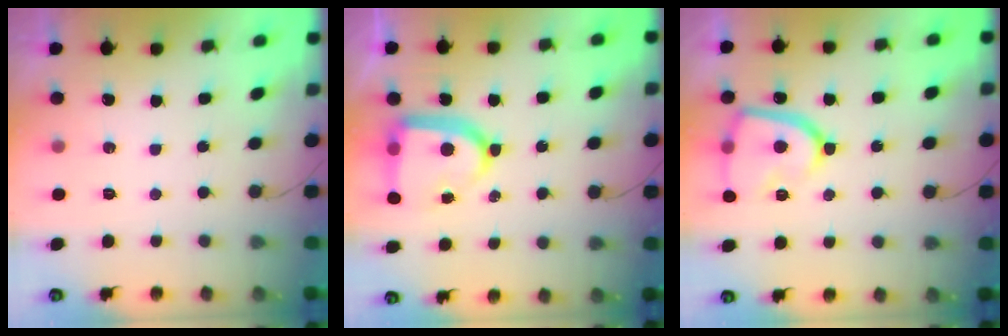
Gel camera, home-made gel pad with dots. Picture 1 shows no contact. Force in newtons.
{"total": 15.7, "press": 15.6, "slide": 1.6}
{"total": 15.7, "press": 15.6, "slide": 1.1}